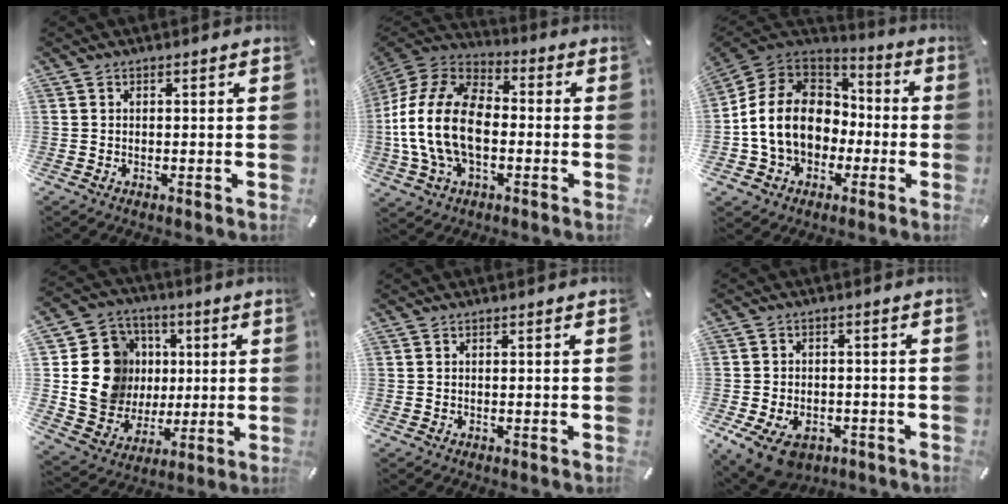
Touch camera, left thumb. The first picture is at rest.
{"total": 18.5, "force": [-3.2, 12.2, 13.5], "torque": [-0.293, 0.024, -0.060]}
{"total": 15.4, "force": [-2.5, 12.9, 7.9], "torque": [-0.185, 0.026, -0.042]}
{"total": 15.9, "force": [1.4, 15.0, 5.1], "torque": [-0.088, 0.005, 0.040]}
{"total": 0.0}
{"total": 8.5, "force": [-3.9, 6.1, 4.4], "torque": [-0.099, 0.021, -0.068]}